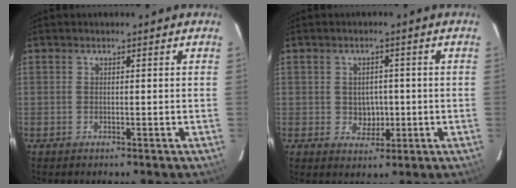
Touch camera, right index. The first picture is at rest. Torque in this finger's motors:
{"motor_torque": [0.02, 0.02, 0.00, 0.00]}